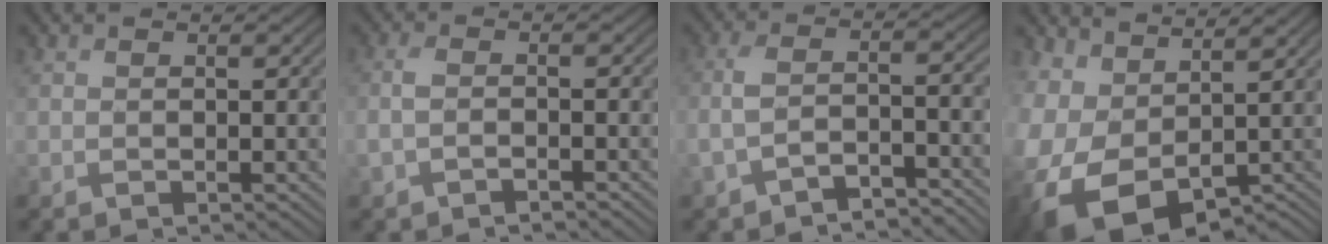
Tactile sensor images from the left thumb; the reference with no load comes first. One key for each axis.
{"total": 2.0, "fx": -1.1, "fy": 0.8, "fz": 1.5, "tx": -0.038, "ty": 0.001, "tz": -0.030}
{"total": 4.7, "fx": -3.3, "fy": 1.5, "fz": 3.0, "tx": -0.068, "ty": -0.002, "tz": -0.068}
{"total": 12.8, "fx": 0.5, "fy": 8.8, "fz": 9.4, "tx": -0.245, "ty": -0.043, "tz": 0.038}